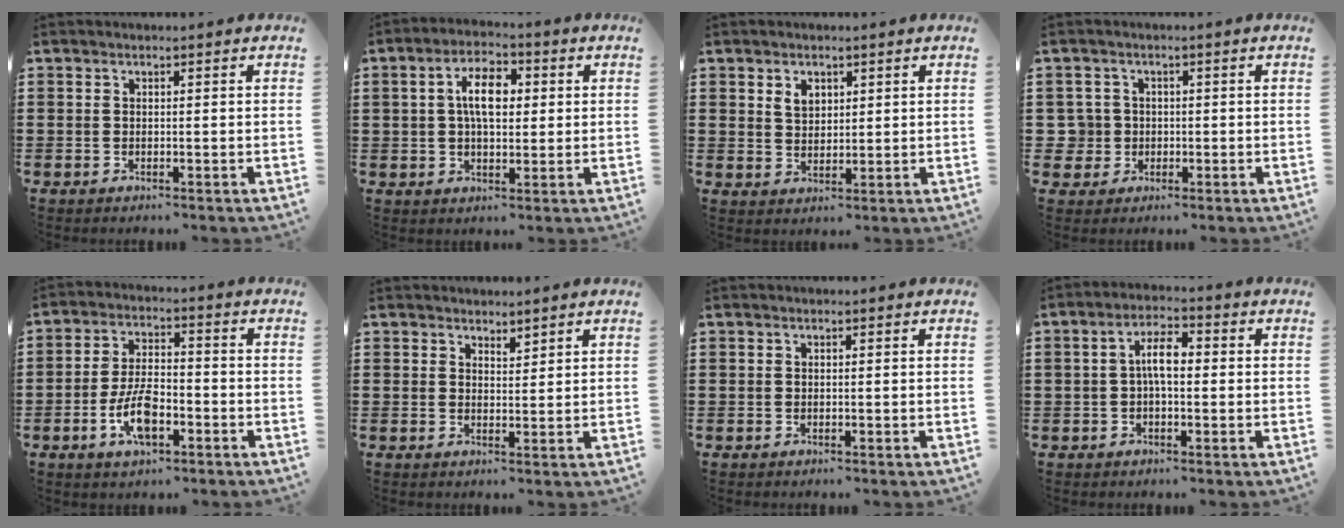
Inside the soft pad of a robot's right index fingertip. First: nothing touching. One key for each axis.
{"total": 6.4, "fx": 1.0, "fy": 3.2, "fz": 5.5, "tx": -0.105, "ty": 0.012, "tz": 0.012}
{"total": 2.9, "fx": 1.5, "fy": 2.0, "fz": 1.4, "tx": -0.035, "ty": 0.007, "tz": 0.027}
{"total": 3.6, "fx": -0.3, "fy": 3.5, "fz": 0.5, "tx": -0.042, "ty": 0.004, "tz": -0.014}
{"total": 7.7, "fx": -3.0, "fy": 3.5, "fz": 6.2, "tx": -0.142, "ty": -0.002, "tz": -0.060}
{"total": 1.7, "fx": 1.7, "fy": 0.3, "fz": -0.1, "tx": -0.002, "ty": 0.002, "tz": 0.034}
{"total": 0.0}
{"total": 5.0, "fx": -0.1, "fy": 1.8, "fz": 4.6, "tx": -0.084, "ty": 0.012, "tz": -0.005}